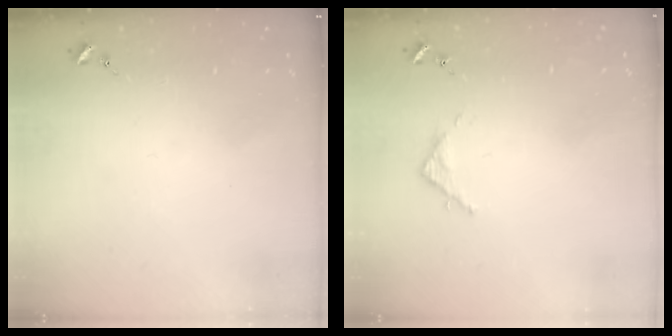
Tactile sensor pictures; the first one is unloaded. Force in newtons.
{"total": 2.8, "press": 2.8, "slide": 0.4}